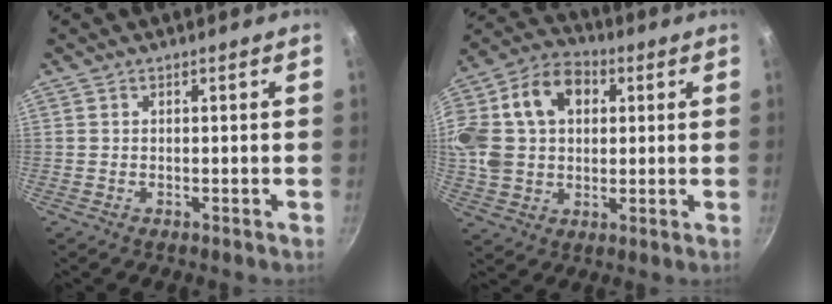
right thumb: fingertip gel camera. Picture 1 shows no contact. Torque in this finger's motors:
{"motor_torque": [1.12, 2.96, 1.13, 0.77, 0.16]}